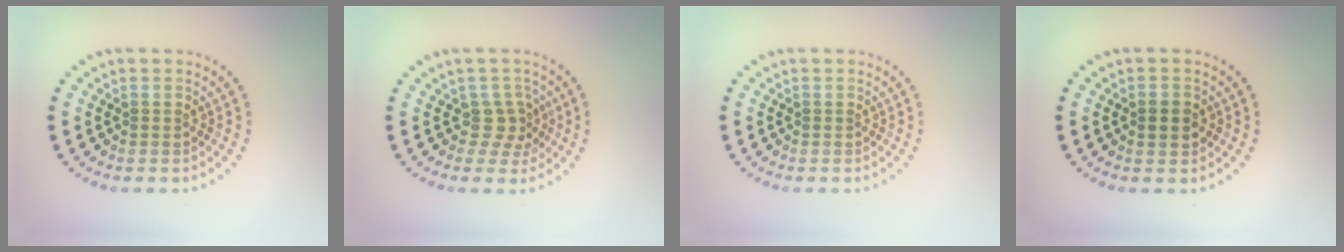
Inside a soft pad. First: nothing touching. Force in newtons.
{"total": 2.2, "press": 1.6, "slide": 1.5}
{"total": 0.0}
{"total": 1.7, "press": 1.7, "slide": 0.3}